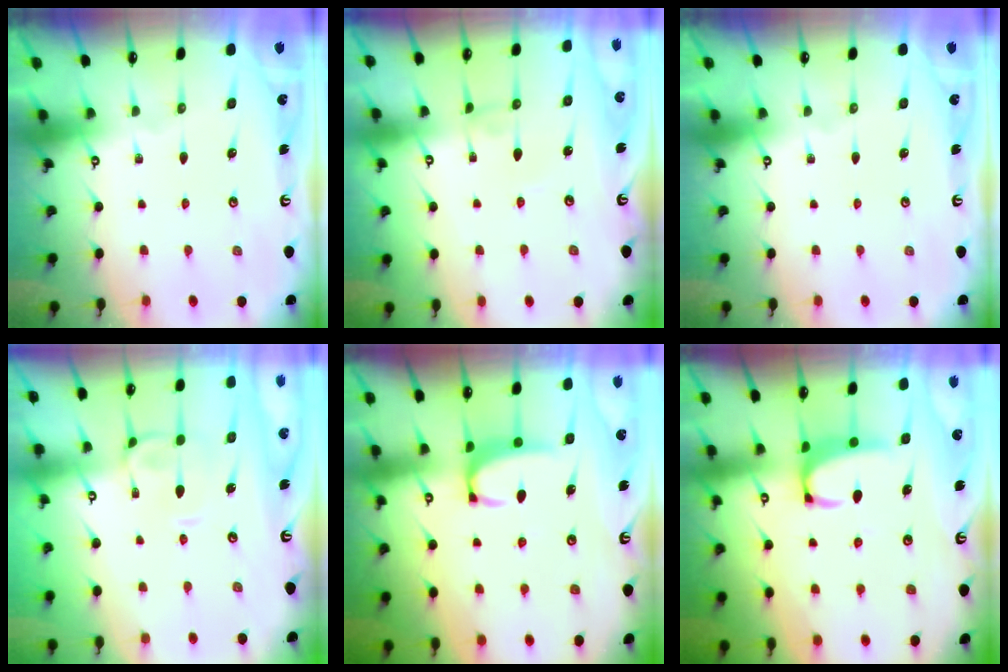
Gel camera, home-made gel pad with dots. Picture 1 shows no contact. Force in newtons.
{"total": 1.4, "press": 1.4, "slide": 0.1}
{"total": 0.0}
{"total": 2.5, "press": 2.2, "slide": 1.0}
{"total": 2.3, "press": 2.2, "slide": 0.7}
{"total": 2.4, "press": 2.3, "slide": 0.8}